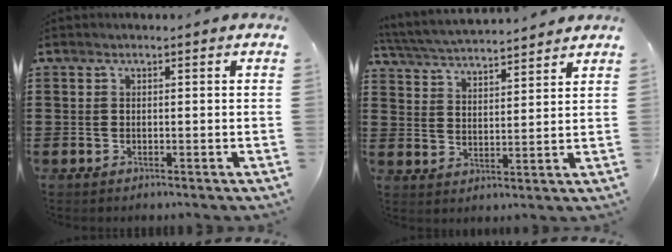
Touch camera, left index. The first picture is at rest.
{"total": 4.8, "force": [4.7, -0.1, 0.9], "torque": [-0.039, -0.025, 0.080]}